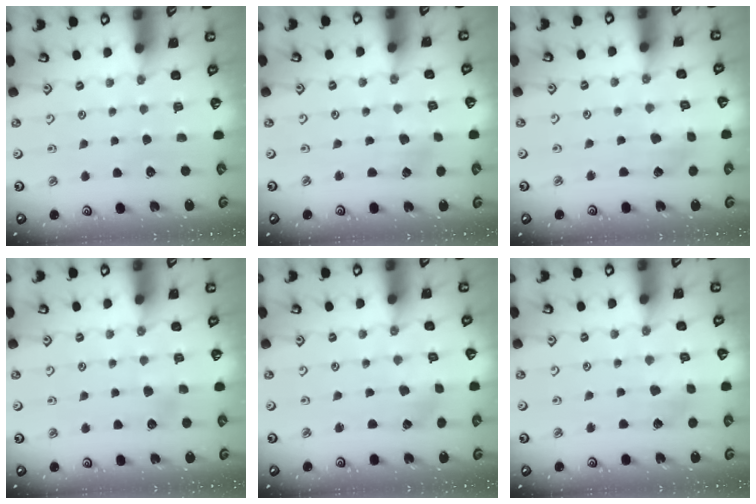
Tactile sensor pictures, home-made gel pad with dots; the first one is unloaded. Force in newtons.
{"total": 3.8, "press": 3.8, "slide": 0.6}
{"total": 2.8, "press": 2.8, "slide": 0.1}
{"total": 3.1, "press": 3.1, "slide": 0.5}
{"total": 0.0}
{"total": 3.0, "press": 3.0, "slide": 0.4}